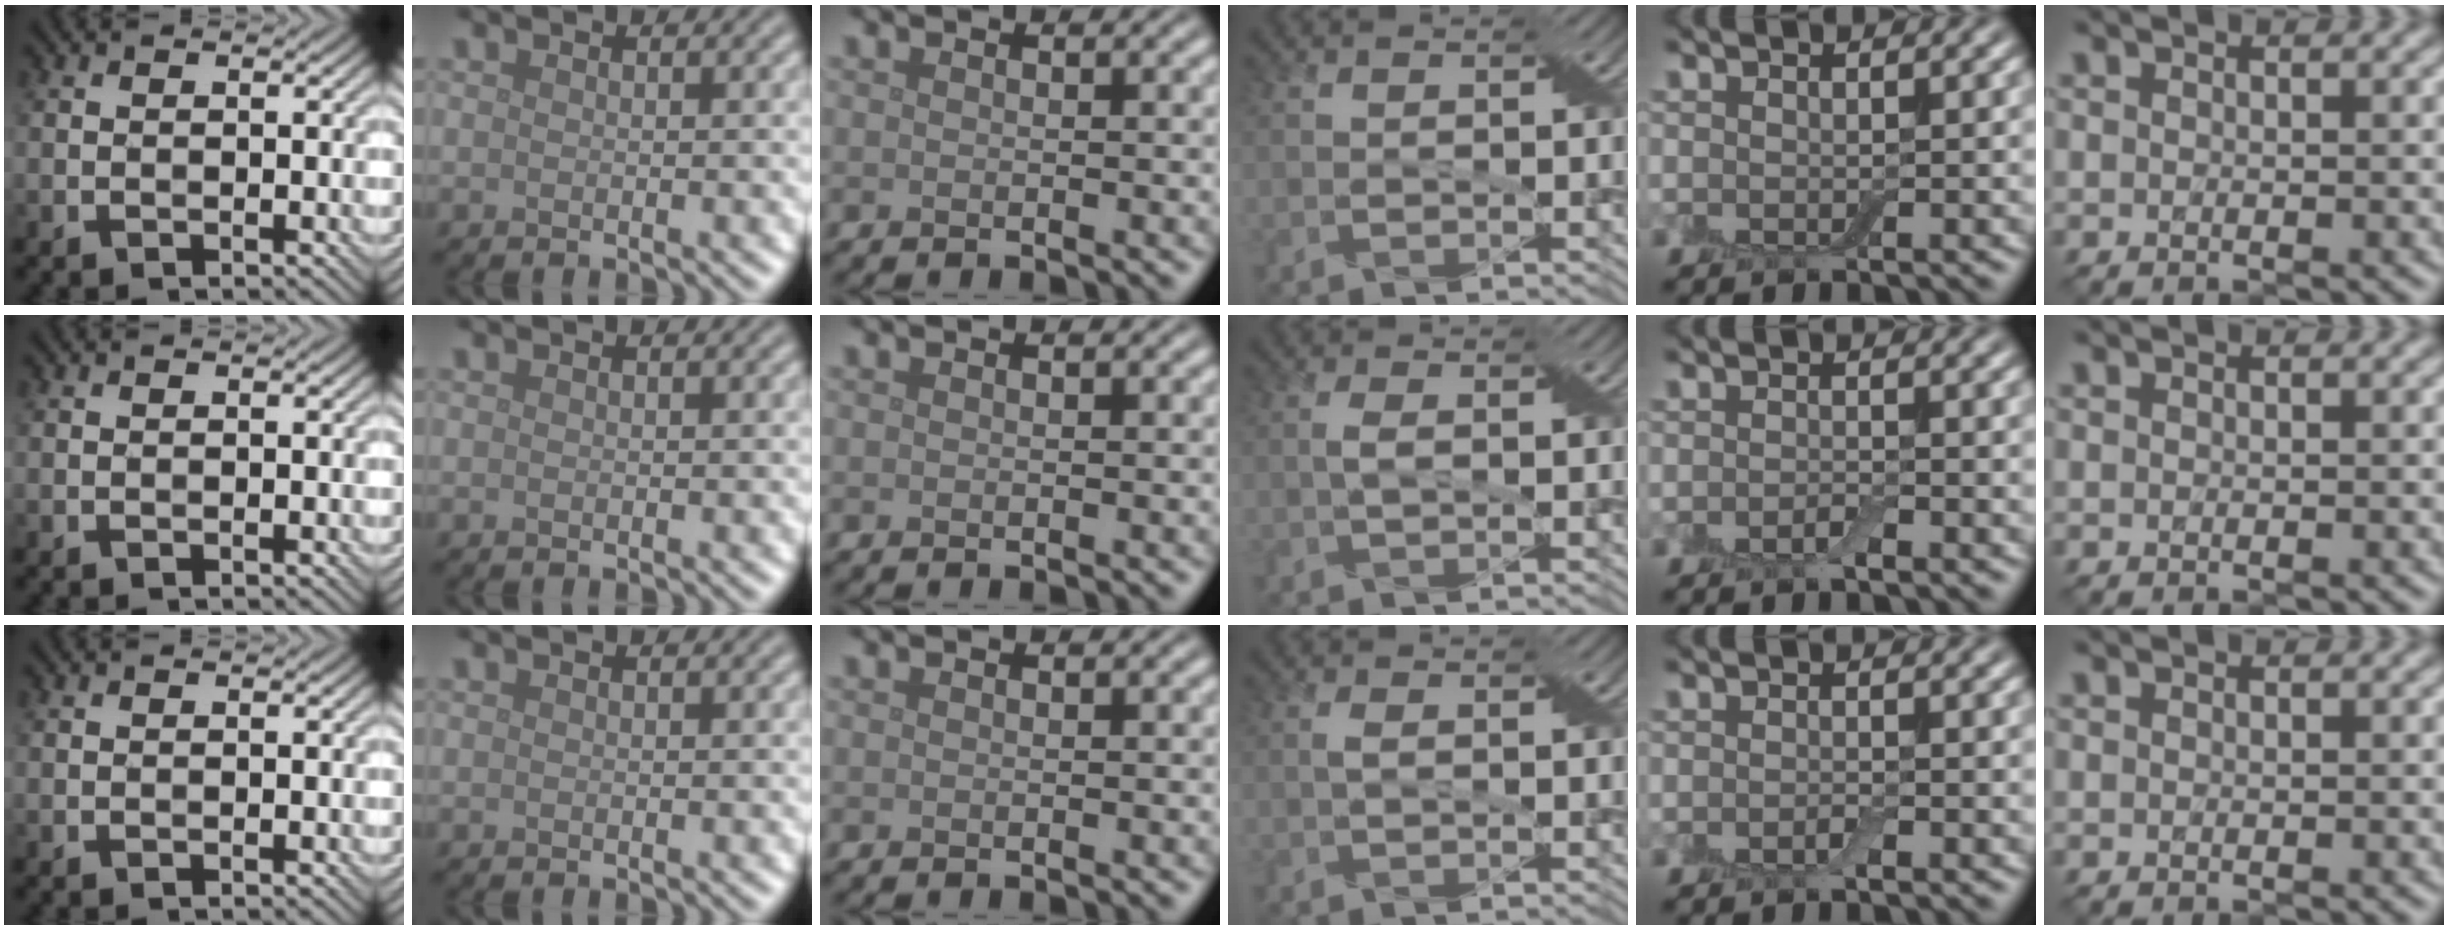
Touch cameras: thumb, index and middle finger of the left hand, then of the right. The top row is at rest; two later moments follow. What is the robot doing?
{"motion": "shake", "object": "box of matches"}